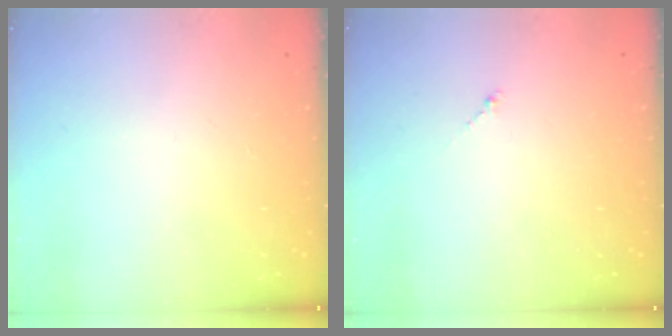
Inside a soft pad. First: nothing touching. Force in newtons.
{"total": 0.7, "press": 0.6, "slide": 0.4}